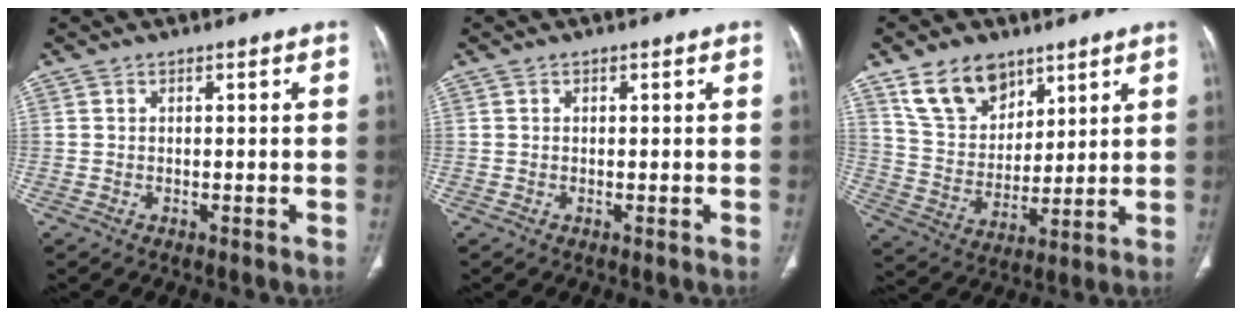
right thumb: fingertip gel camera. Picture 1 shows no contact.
{"total": 0.0}
{"total": 12.6, "force": [8.1, 7.9, 5.5], "torque": [-0.073, -0.040, 0.160]}